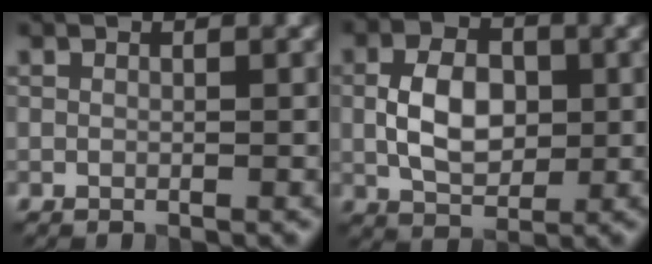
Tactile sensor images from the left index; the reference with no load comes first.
{"total": 5.3, "force": [0.2, 3.5, 4.0], "torque": [-0.078, 0.001, 0.002]}